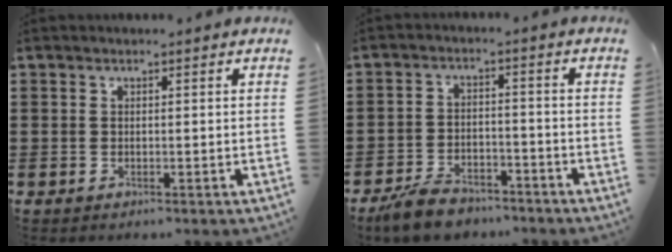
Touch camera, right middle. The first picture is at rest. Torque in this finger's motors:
{"motor_torque": [1.41, -0.73, 0.17, 0.10]}